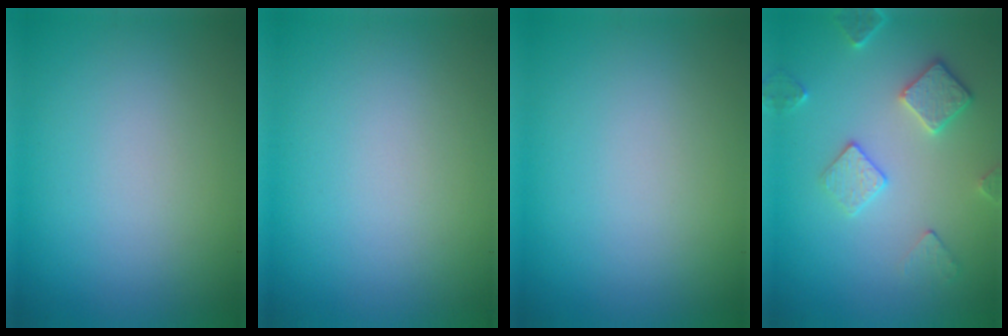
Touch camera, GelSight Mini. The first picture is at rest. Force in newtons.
{"total": 0.0}
{"total": 0.0}
{"total": 3.4, "press": 3.0, "slide": 1.6}